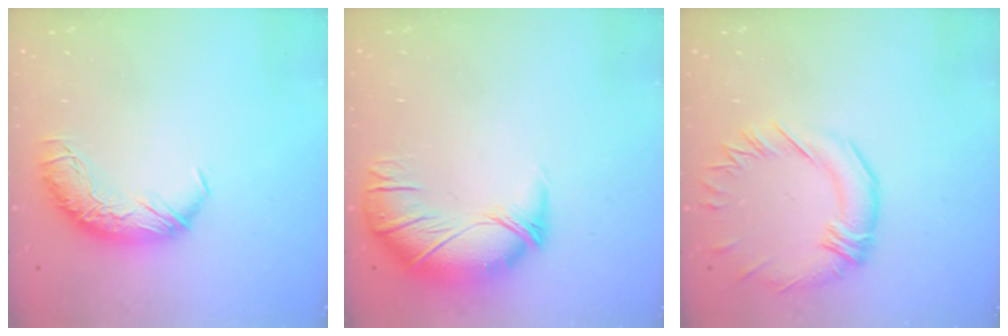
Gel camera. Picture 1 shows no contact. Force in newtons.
{"total": 2.6, "press": 1.0, "slide": 2.4}
{"total": 2.6, "press": 2.2, "slide": 1.3}